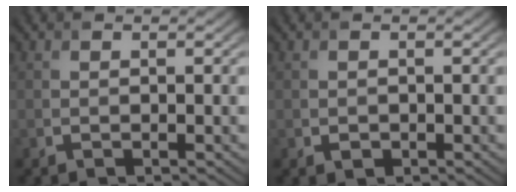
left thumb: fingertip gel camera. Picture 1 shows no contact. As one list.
[{"total": 0.7, "force": [-0.3, 0.6, 0.3], "torque": [-0.003, -0.005, -0.005]}]